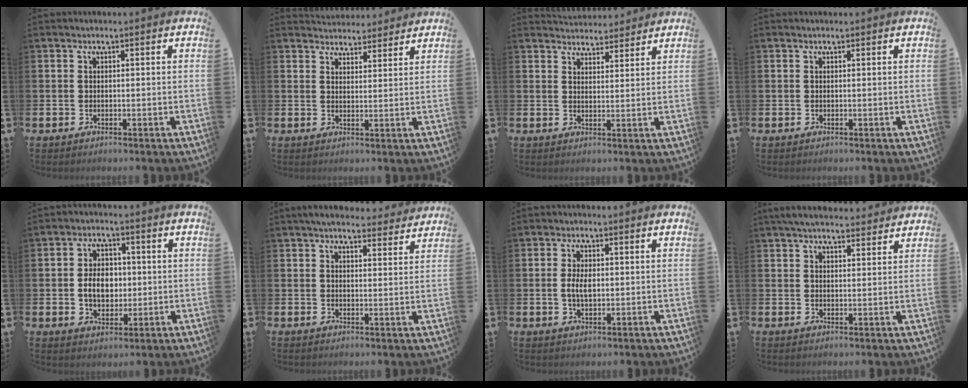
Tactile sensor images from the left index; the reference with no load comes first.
{"total": 3.9, "force": [3.8, 1.0, -0.2], "torque": [0.001, -0.022, 0.068]}
{"total": 4.2, "force": [4.0, 0.9, -0.3], "torque": [0.001, -0.023, 0.074]}
{"total": 0.0}
{"total": 5.2, "force": [0.0, 3.9, 3.5], "torque": [-0.054, 0.006, -0.010]}
{"total": 4.6, "force": [4.2, 1.4, 1.2], "torque": [-0.017, -0.022, 0.073]}
{"total": 3.5, "force": [0.2, 1.8, 3.0], "torque": [-0.045, 0.001, -0.002]}
{"total": 4.8, "force": [4.5, 1.1, 1.4], "torque": [-0.031, -0.015, 0.082]}